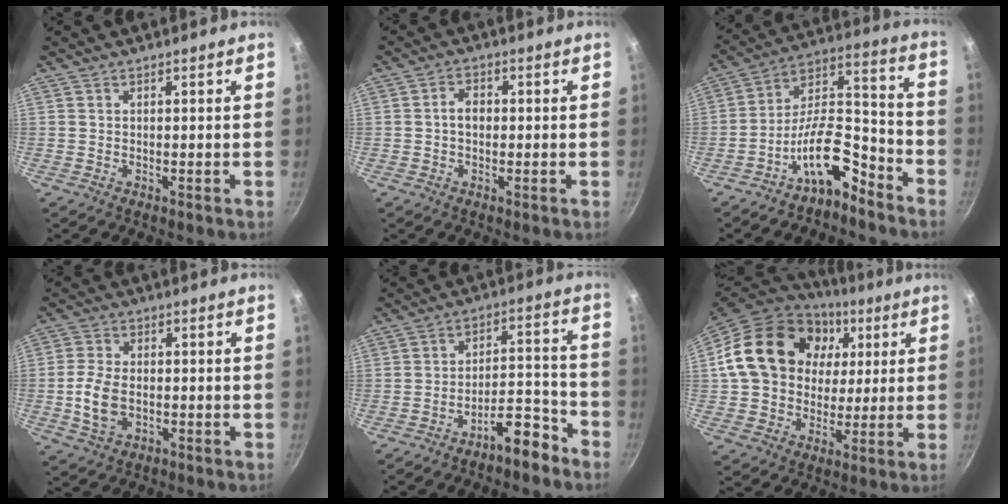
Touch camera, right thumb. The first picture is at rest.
{"total": 3.2, "force": [-0.1, 2.3, 2.3], "torque": [-0.028, 0.011, -0.005]}
{"total": 13.1, "force": [-8.5, 5.5, 8.3], "torque": [-0.118, 0.103, -0.151]}
{"total": 7.2, "force": [-1.2, 4.6, 5.4], "torque": [-0.107, 0.009, -0.023]}
{"total": 8.2, "force": [-6.0, 2.6, 4.9], "torque": [-0.049, 0.069, -0.086]}
{"total": 23.7, "force": [5.4, 18.8, 13.4], "torque": [-0.224, 0.024, 0.092]}